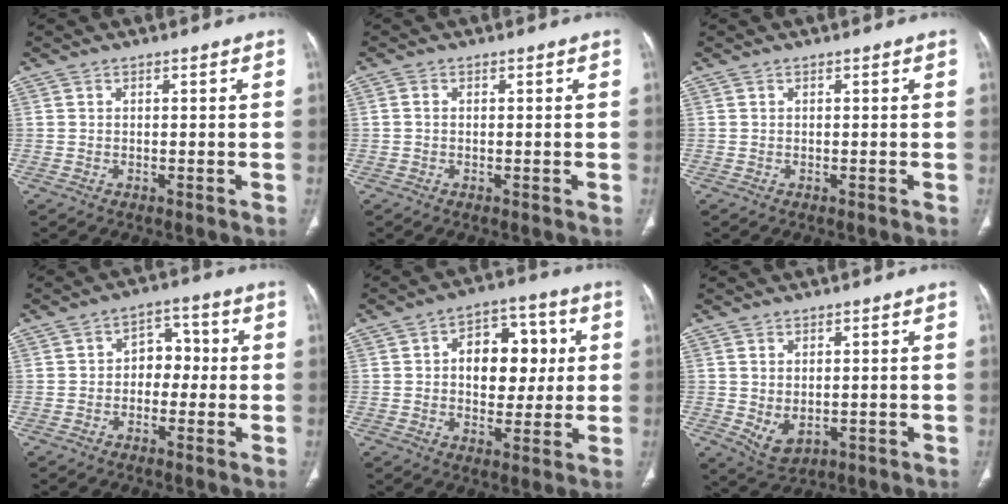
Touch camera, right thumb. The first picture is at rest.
{"total": 0.8, "force": [-0.1, 0.6, 0.5], "torque": [-0.008, 0.001, -0.004]}
{"total": 0.0}
{"total": 6.1, "force": [-0.3, 4.5, 4.1], "torque": [-0.025, 0.022, -0.015]}
{"total": 13.2, "force": [1.9, 8.7, 9.7], "torque": [-0.090, 0.016, 0.027]}
{"total": 4.6, "force": [-0.3, 2.9, 3.6], "torque": [-0.062, -0.009, 0.012]}